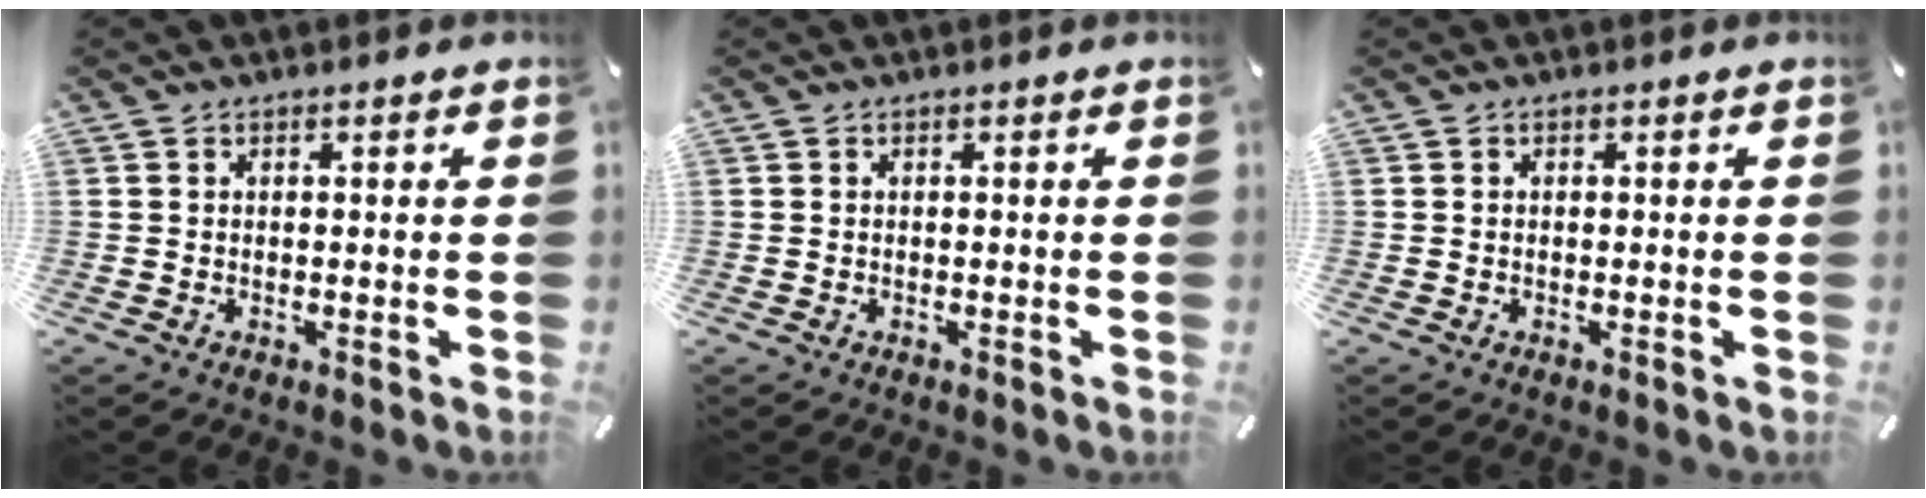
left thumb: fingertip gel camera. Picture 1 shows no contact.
{"total": 0.0}
{"total": 0.0}